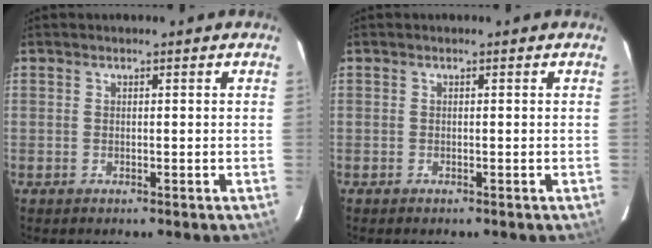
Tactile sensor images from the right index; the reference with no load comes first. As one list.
[{"total": 0.0}]